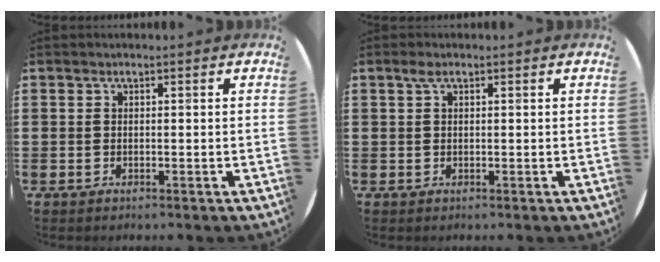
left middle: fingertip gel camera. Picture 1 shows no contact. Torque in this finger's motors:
{"motor_torque": [0.53, -0.28, 0.03, 0.05]}